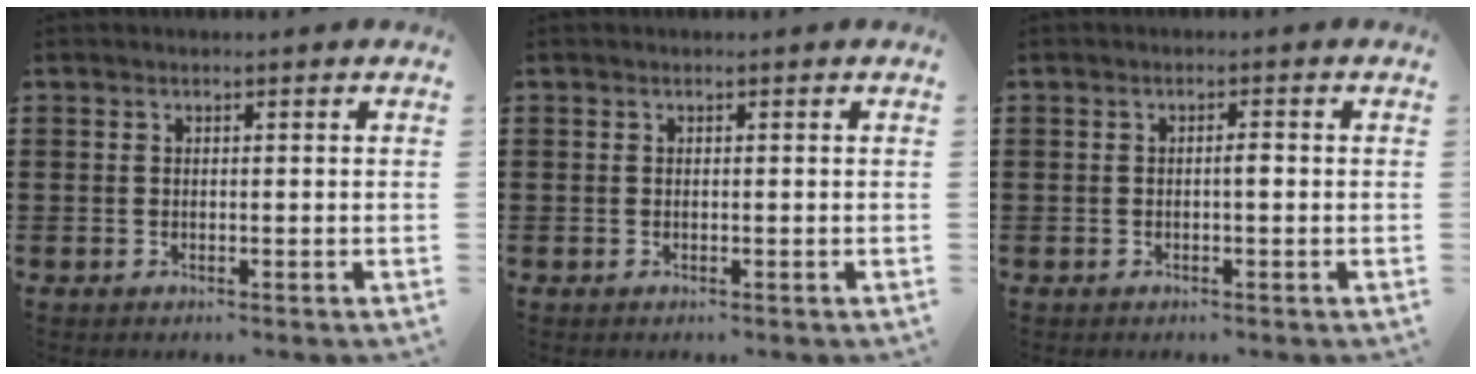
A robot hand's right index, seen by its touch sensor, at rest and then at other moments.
{"total": 0.0}
{"total": 1.2, "force": [-0.2, 0.2, 1.2], "torque": [-0.023, 0.000, -0.004]}